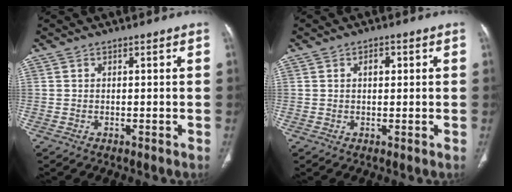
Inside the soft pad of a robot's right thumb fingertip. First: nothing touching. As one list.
[{"total": 2.2, "force": [0.6, 1.3, 1.6], "torque": [-0.020, 0.004, 0.008]}]